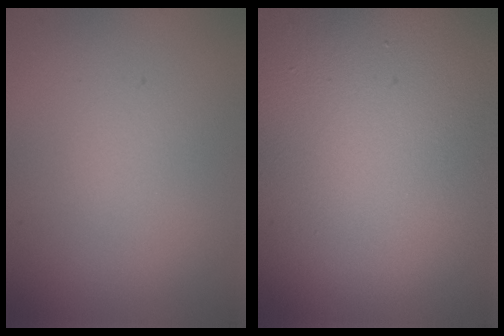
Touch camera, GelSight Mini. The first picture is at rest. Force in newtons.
{"total": 18.7, "press": 18.7, "slide": 1.0}